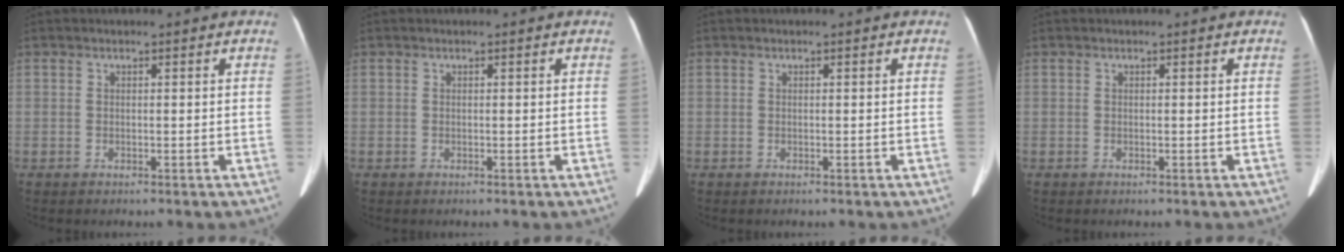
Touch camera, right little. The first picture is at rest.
{"total": 0.0}
{"total": 0.0}
{"total": 0.0}